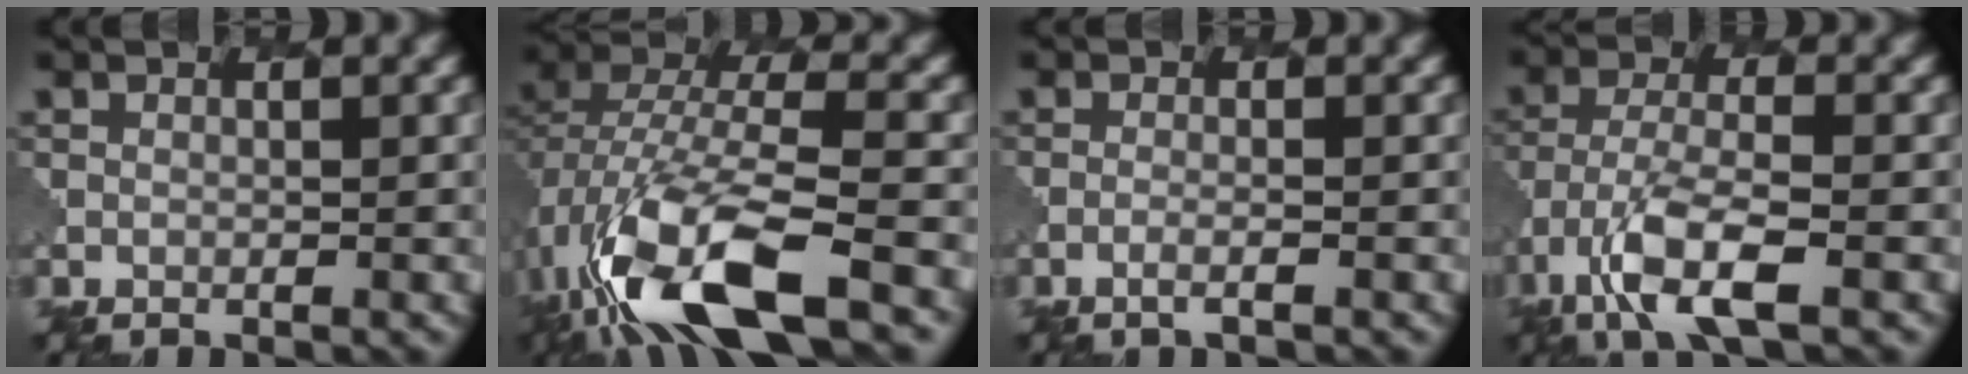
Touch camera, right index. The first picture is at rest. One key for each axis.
{"total": 12.0, "fx": -5.9, "fy": 4.6, "fz": 9.3, "tx": -0.195, "ty": -0.010, "tz": -0.110}
{"total": 1.3, "fx": -0.6, "fy": 0.3, "fz": 1.1, "tx": -0.013, "ty": 0.003, "tz": -0.019}
{"total": 6.4, "fx": -3.3, "fy": 2.1, "fz": 5.1, "tx": -0.101, "ty": -0.005, "tz": -0.067}